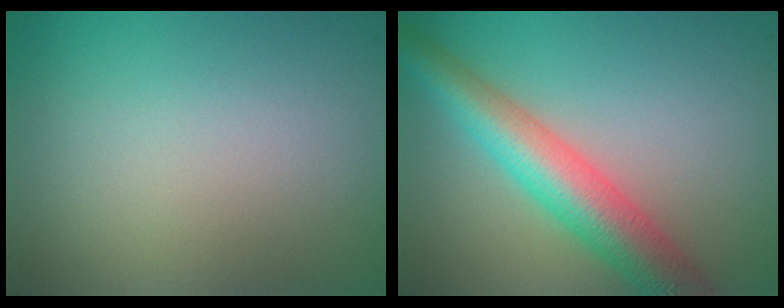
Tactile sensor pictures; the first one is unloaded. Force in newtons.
{"total": 6.2, "press": 6.2, "slide": 0.2}